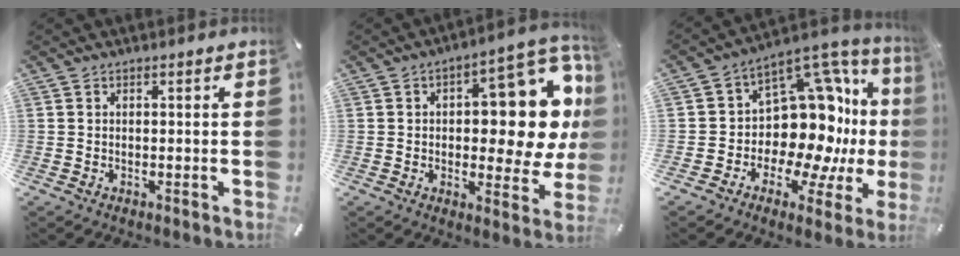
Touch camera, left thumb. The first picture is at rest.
{"total": 19.9, "force": [4.9, 8.9, 17.1], "torque": [-0.197, -0.049, 0.076]}
{"total": 18.2, "force": [1.2, 12.7, 12.9], "torque": [-0.191, -0.050, 0.031]}